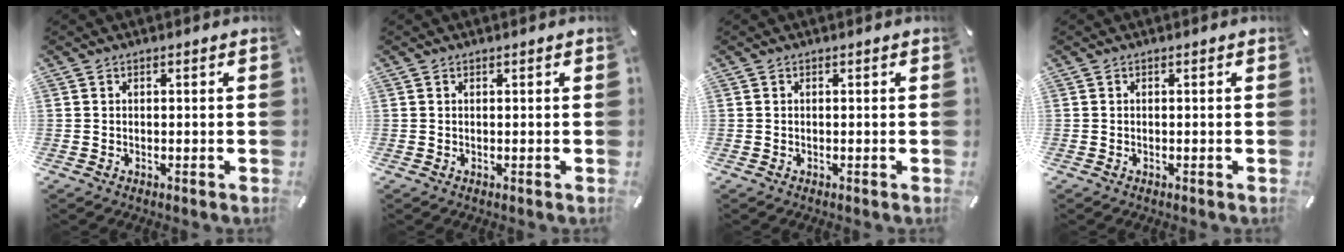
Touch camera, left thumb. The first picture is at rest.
{"total": 0.0}
{"total": 0.0}
{"total": 0.0}